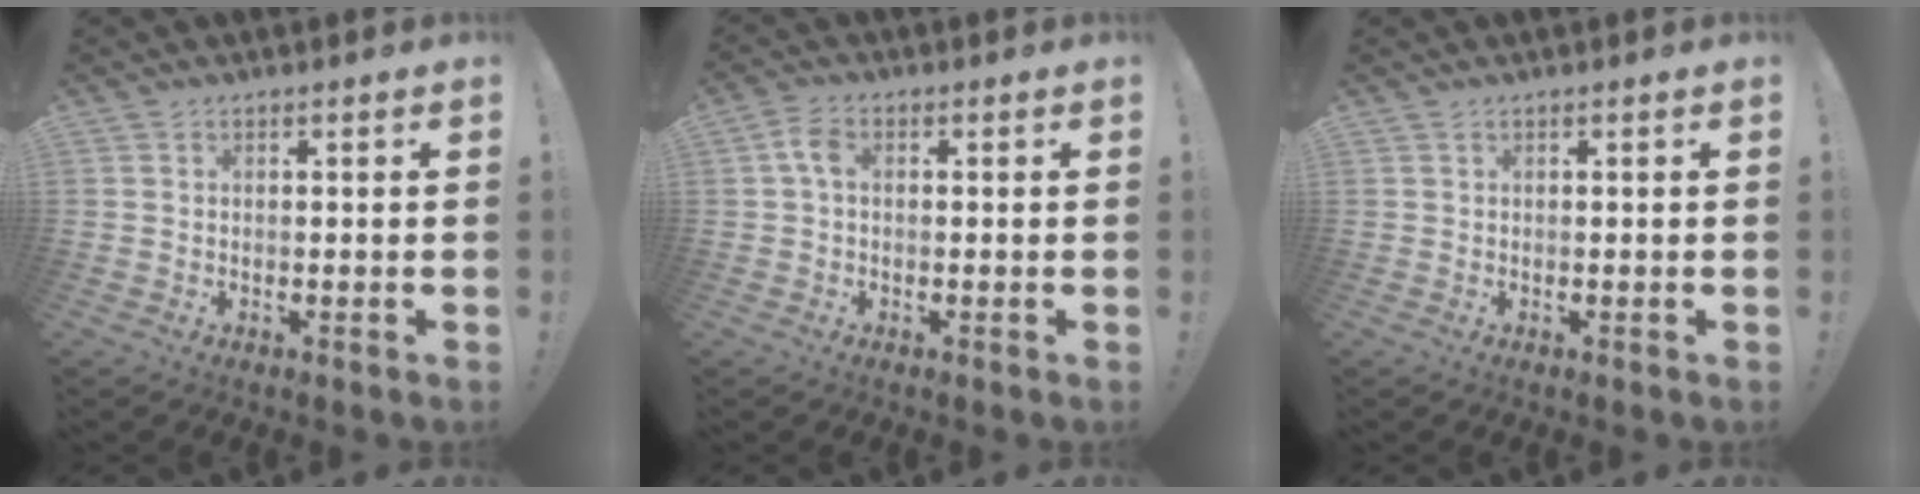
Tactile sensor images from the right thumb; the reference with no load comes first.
{"total": 4.5, "force": [0.5, 2.9, 3.4], "torque": [-0.068, 0.015, 0.012]}
{"total": 0.0}